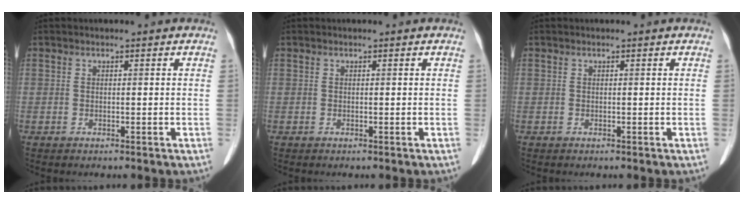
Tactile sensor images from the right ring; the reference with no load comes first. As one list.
[{"total": 0.0}, {"total": 0.0}]